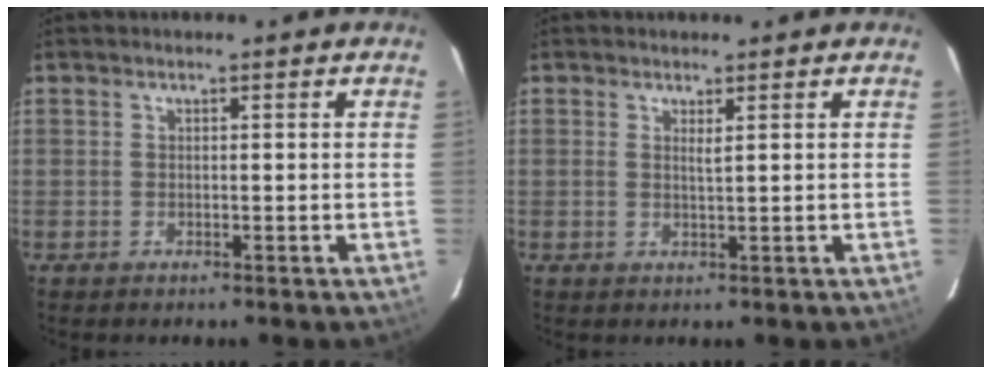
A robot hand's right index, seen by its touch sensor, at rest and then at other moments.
{"total": 1.2, "force": [0.6, -0.1, 1.0], "torque": [-0.019, -0.001, 0.010]}